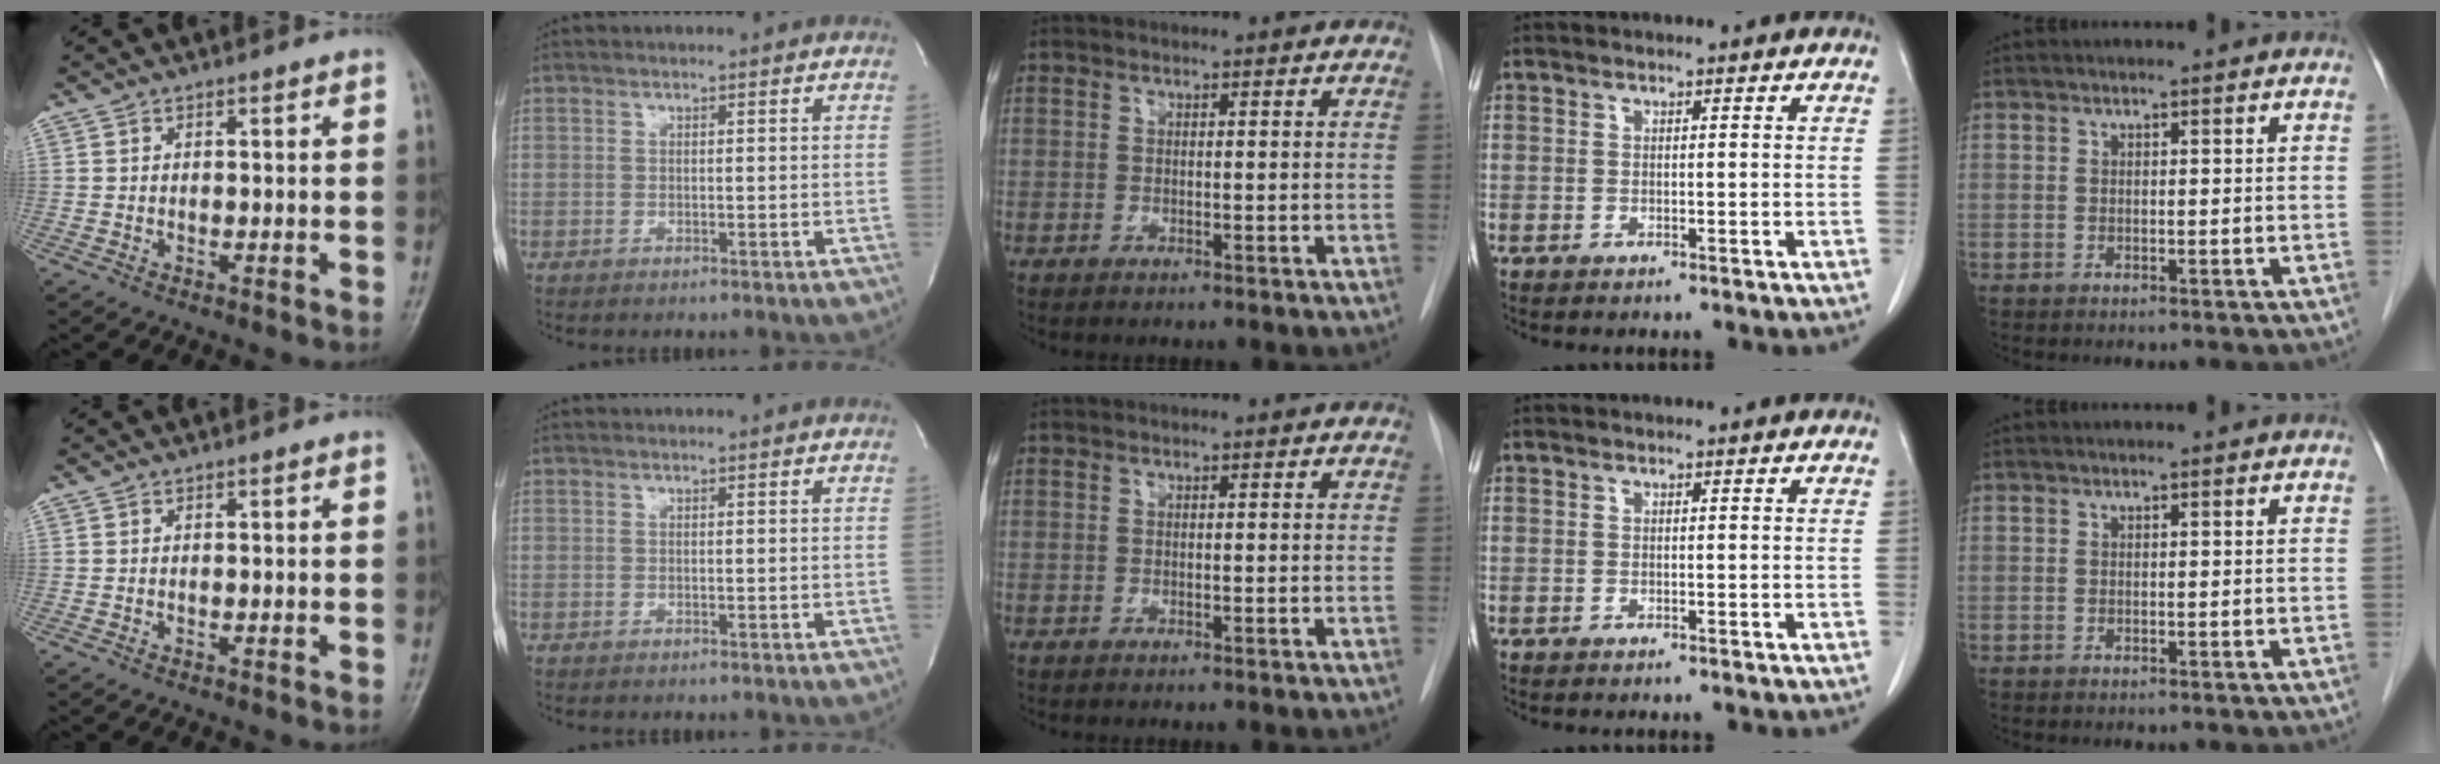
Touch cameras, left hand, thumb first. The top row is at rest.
{}